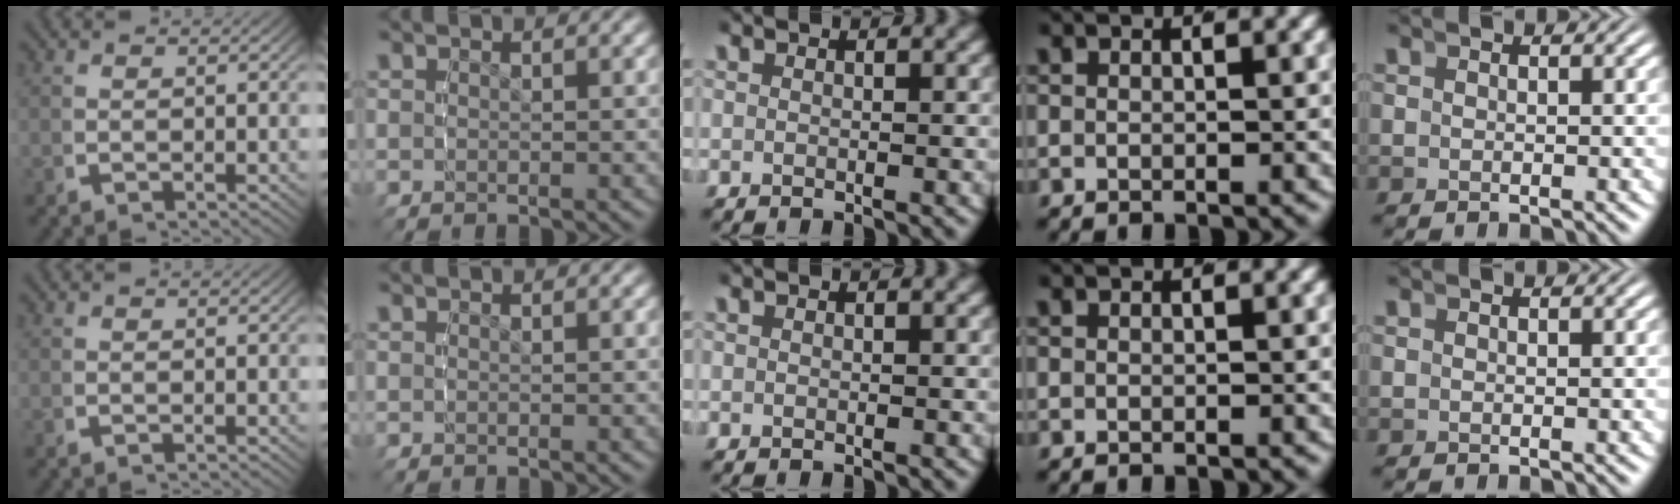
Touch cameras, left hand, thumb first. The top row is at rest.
{}